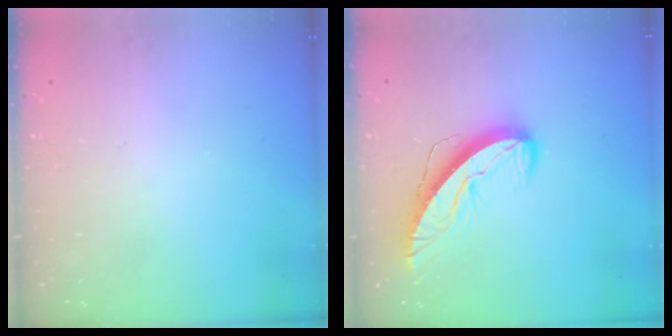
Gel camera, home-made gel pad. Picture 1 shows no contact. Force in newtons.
{"total": 10.7, "press": 10.6, "slide": 1.3}